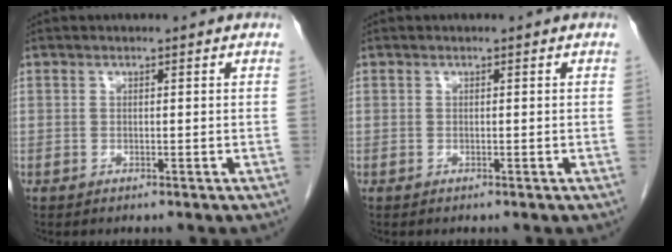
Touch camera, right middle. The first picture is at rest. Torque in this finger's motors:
{"motor_torque": [-0.28, 0.02, -0.05, 0.01]}